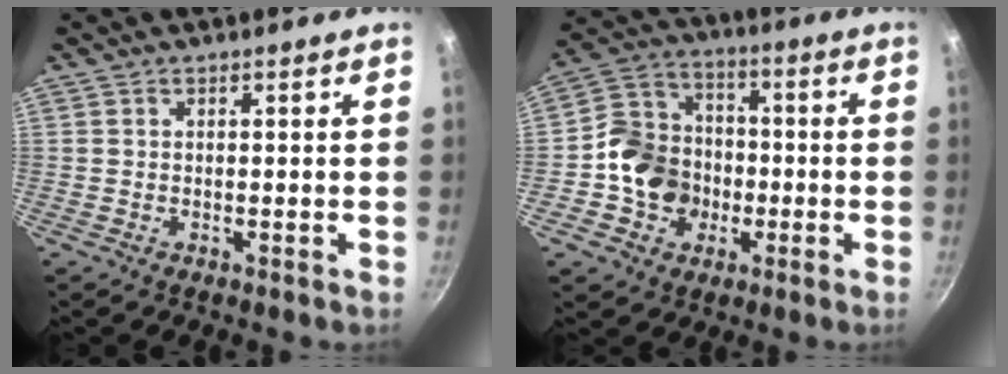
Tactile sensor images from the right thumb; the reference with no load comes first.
{"total": 12.6, "force": [-2.5, 11.0, 5.6], "torque": [-0.073, 0.035, -0.058]}